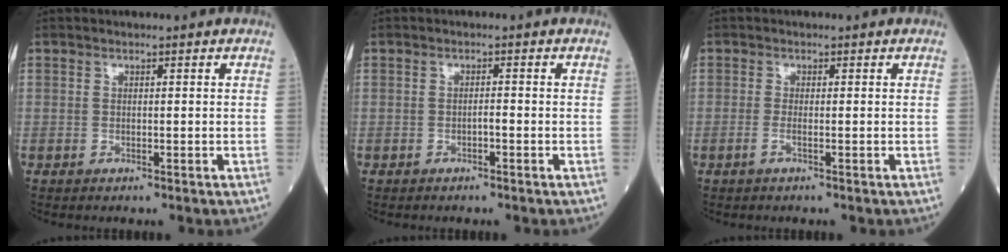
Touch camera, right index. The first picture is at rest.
{"total": 0.8, "force": [-0.5, 0.1, 0.6], "torque": [-0.010, 0.002, -0.009]}
{"total": 1.1, "force": [-0.5, -0.4, 0.9], "torque": [-0.021, -0.002, -0.011]}